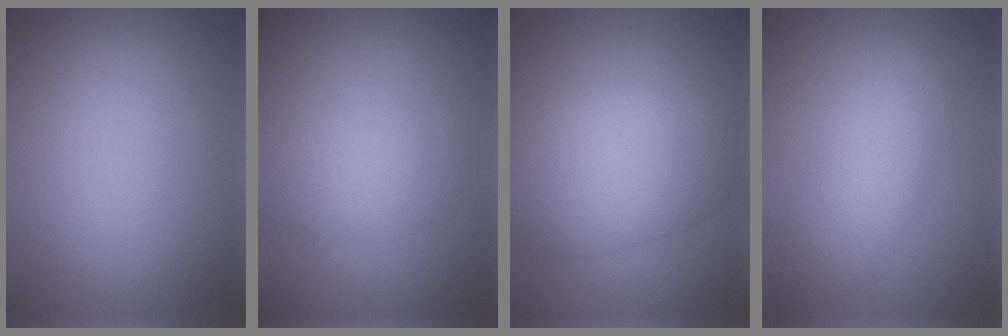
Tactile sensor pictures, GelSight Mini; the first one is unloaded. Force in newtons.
{"total": 1.9, "press": 1.9, "slide": 0.1}
{"total": 7.6, "press": 7.6, "slide": 0.2}
{"total": 4.2, "press": 4.2, "slide": 0.0}